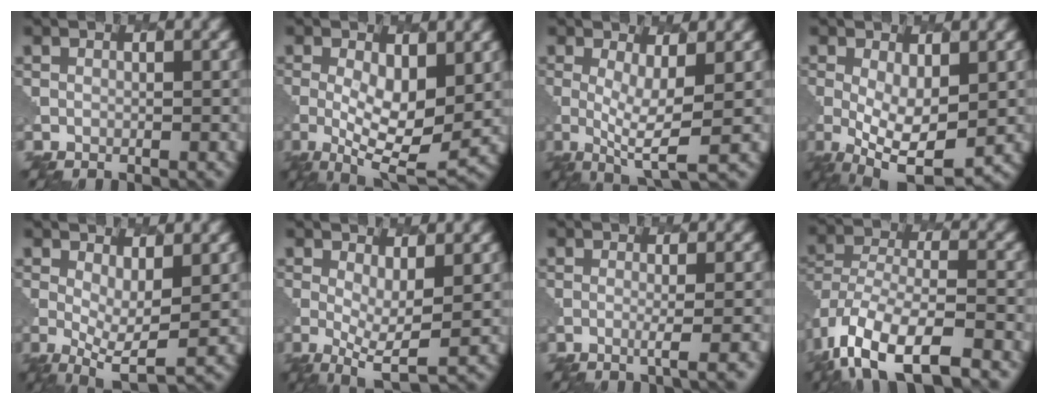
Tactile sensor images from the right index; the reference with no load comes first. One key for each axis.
{"total": 6.5, "fx": 0.3, "fy": 2.8, "fz": 5.9, "tx": -0.116, "ty": -0.009, "tz": 0.006}
{"total": 4.0, "fx": 0.3, "fy": 0.9, "fz": 3.9, "tx": -0.072, "ty": -0.009, "tz": 0.004}
{"total": 6.6, "fx": -0.6, "fy": 3.0, "fz": 5.9, "tx": -0.124, "ty": -0.024, "tz": -0.003}
{"total": 4.0, "fx": 0.6, "fy": 1.3, "fz": 3.7, "tx": -0.071, "ty": -0.011, "tz": 0.012}
{"total": 3.8, "fx": 0.3, "fy": 1.1, "fz": 3.6, "tx": -0.069, "ty": -0.012, "tz": 0.005}
{"total": 2.3, "fx": -0.4, "fy": 0.5, "fz": 2.2, "tx": -0.020, "ty": 0.005, "tz": -0.018}
{"total": 11.9, "fx": -7.5, "fy": 5.1, "fz": 7.7, "tx": -0.161, "ty": -0.012, "tz": -0.124}